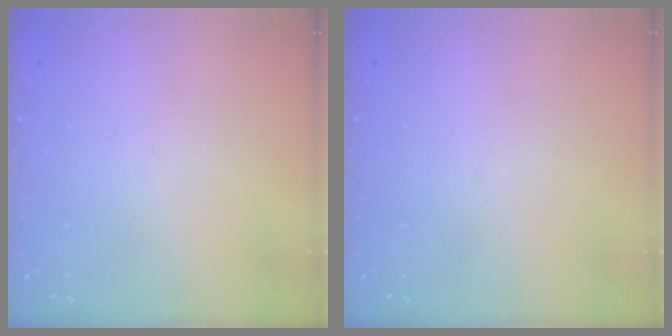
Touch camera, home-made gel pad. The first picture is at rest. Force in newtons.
{"total": 0.0}